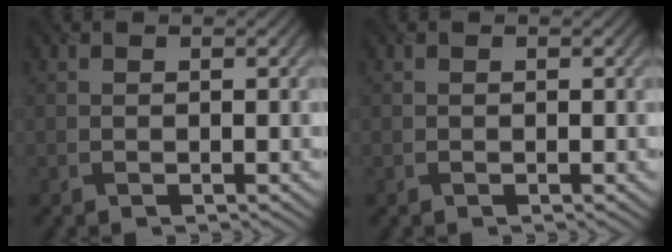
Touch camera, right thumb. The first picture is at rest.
{"total": 0.0}